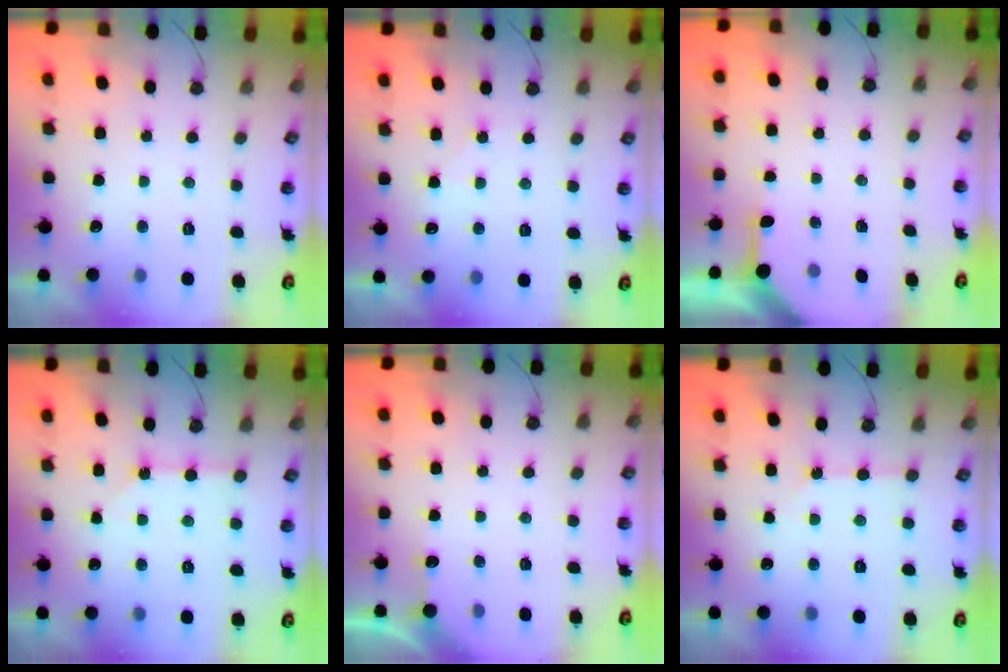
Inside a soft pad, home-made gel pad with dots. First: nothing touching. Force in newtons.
{"total": 3.8, "press": 3.7, "slide": 0.5}
{"total": 2.7, "press": 2.6, "slide": 0.3}
{"total": 1.8, "press": 1.8, "slide": 0.1}
{"total": 2.7, "press": 2.7, "slide": 0.2}
{"total": 2.5, "press": 2.4, "slide": 0.4}